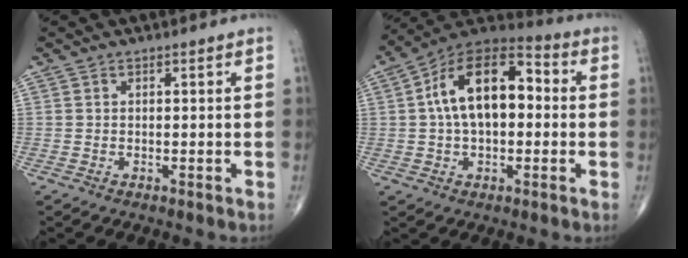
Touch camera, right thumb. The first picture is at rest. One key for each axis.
{"total": 16.8, "fx": 1.5, "fy": 9.5, "fz": 13.8, "tx": -0.216, "ty": 0.041, "tz": 0.014}